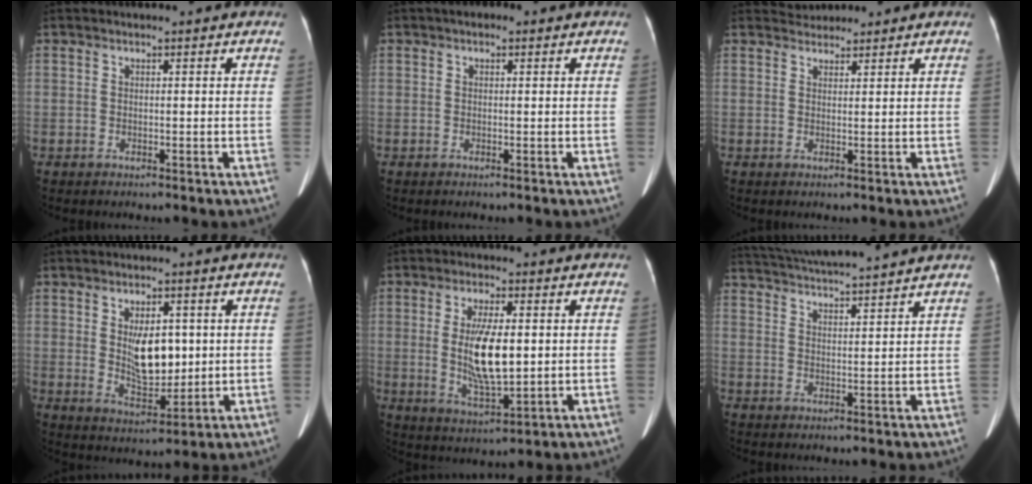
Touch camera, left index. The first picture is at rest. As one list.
[{"total": 1.1, "force": [0.5, 0.8, 0.7], "torque": [-0.016, 0.012, 0.004]}, {"total": 2.5, "force": [2.3, 0.8, -0.2], "torque": [0.002, 0.018, 0.038]}, {"total": 8.1, "force": [1.1, 3.7, 7.1], "torque": [-0.127, -0.003, 0.030]}, {"total": 9.9, "force": [0.6, 2.8, 9.5], "torque": [-0.190, -0.007, 0.016]}, {"total": 15.2, "force": [14.0, 0.0, 6.0], "torque": [-0.118, 0.026, 0.209]}]